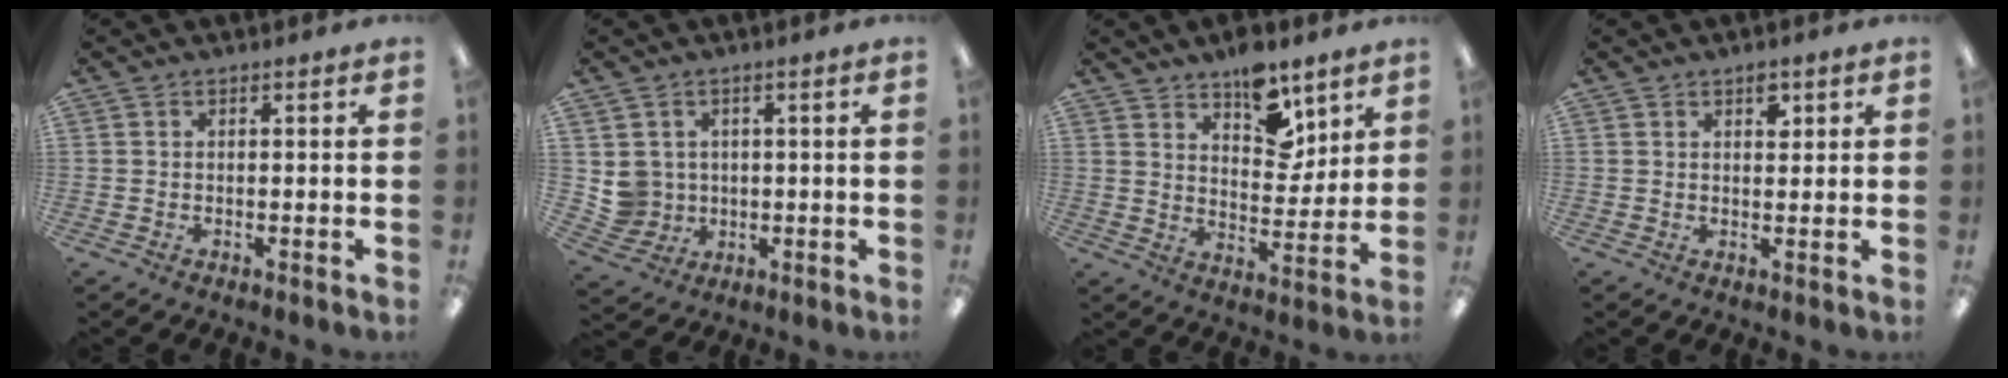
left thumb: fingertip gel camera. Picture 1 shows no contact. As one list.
[{"total": 5.4, "force": [1.1, 5.3, 0.3], "torque": [-0.010, 0.002, 0.027]}, {"total": 11.5, "force": [8.2, 5.9, 5.6], "torque": [-0.062, -0.048, 0.142]}, {"total": 3.0, "force": [1.9, 1.7, 1.7], "torque": [-0.004, -0.011, 0.026]}]